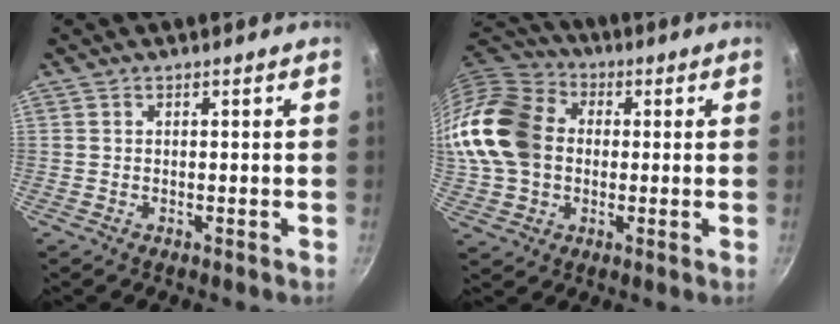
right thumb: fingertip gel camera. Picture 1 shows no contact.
{"total": 19.3, "force": [0.8, 15.0, 12.2], "torque": [-0.240, 0.035, 0.006]}